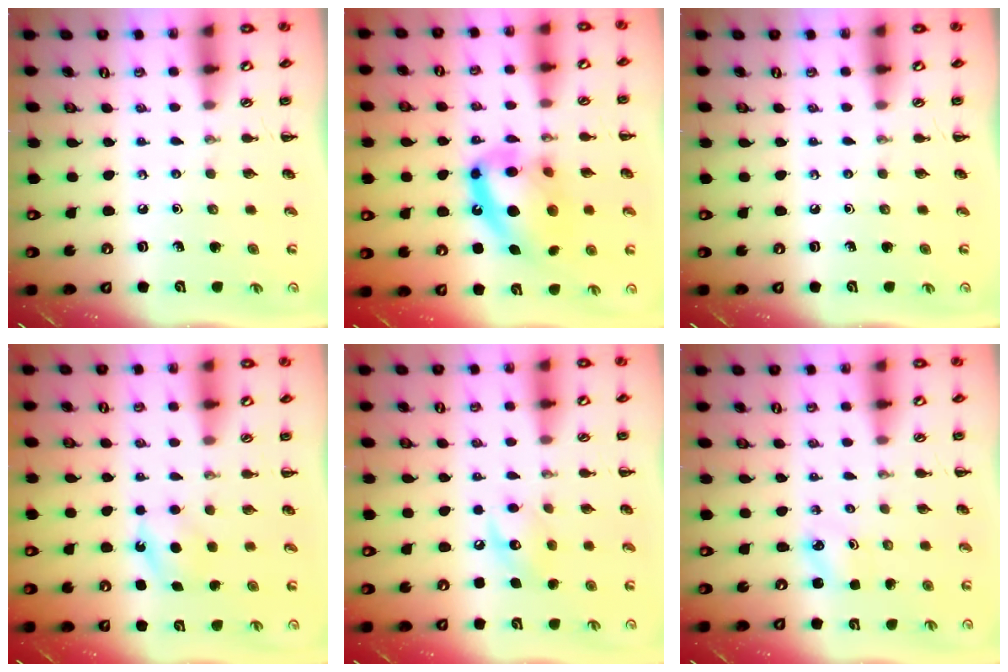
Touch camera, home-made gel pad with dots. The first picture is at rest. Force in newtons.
{"total": 16.5, "press": 16.0, "slide": 4.0}
{"total": 0.0}
{"total": 5.3, "press": 5.0, "slide": 1.5}
{"total": 8.2, "press": 8.1, "slide": 1.1}
{"total": 1.9, "press": 1.8, "slide": 0.5}